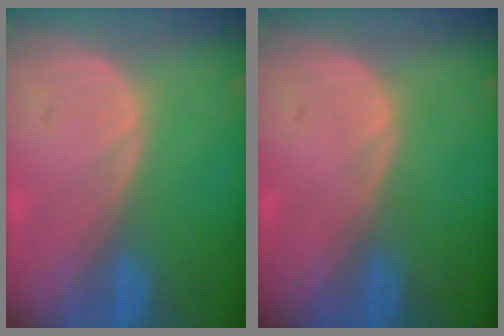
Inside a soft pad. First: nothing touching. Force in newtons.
{"total": 0.0}